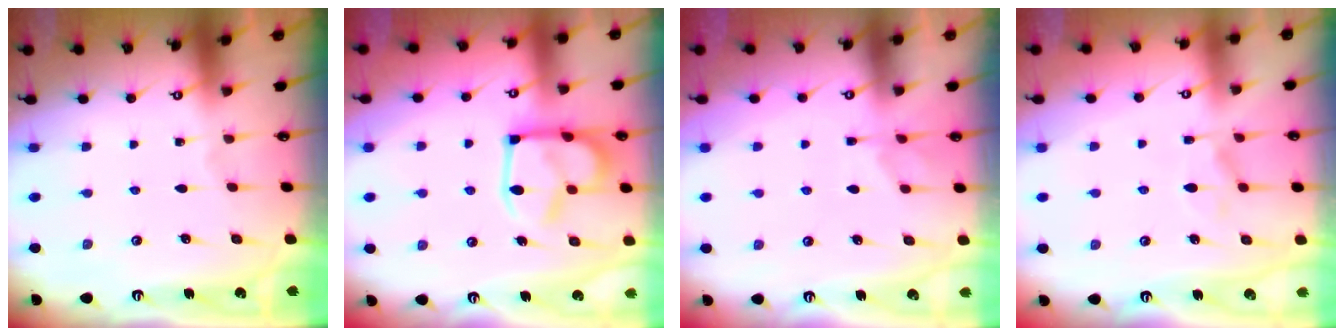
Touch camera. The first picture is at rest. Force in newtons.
{"total": 13.3, "press": 13.2, "slide": 1.1}
{"total": 1.5, "press": 1.1, "slide": 1.0}
{"total": 1.4, "press": 0.3, "slide": 1.3}